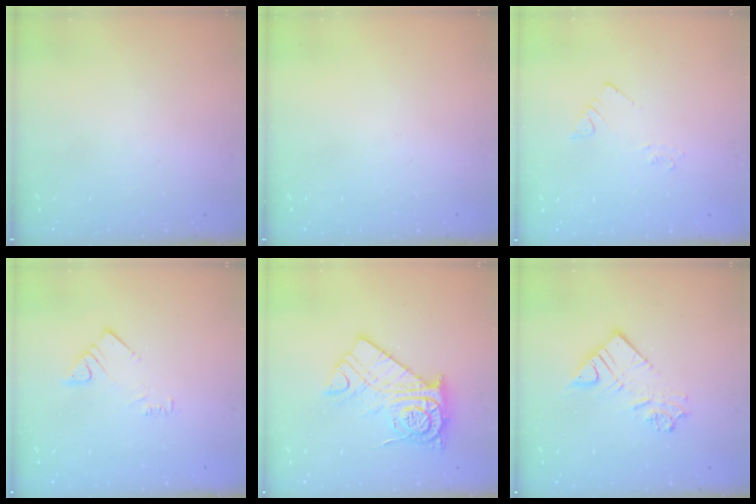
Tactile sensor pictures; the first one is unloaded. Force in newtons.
{"total": 0.0}
{"total": 2.1, "press": 2.1, "slide": 0.3}
{"total": 3.3, "press": 3.2, "slide": 0.6}
{"total": 14.8, "press": 14.8, "slide": 1.2}
{"total": 10.8, "press": 10.8, "slide": 1.1}